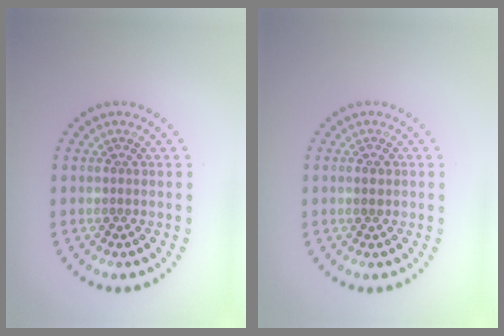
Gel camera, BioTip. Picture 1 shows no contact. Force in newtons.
{"total": 1.1, "press": 1.1, "slide": 0.1}